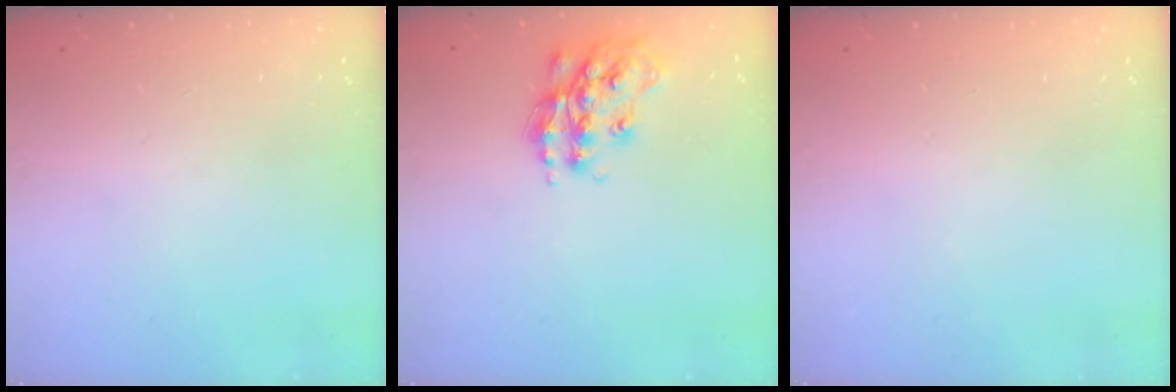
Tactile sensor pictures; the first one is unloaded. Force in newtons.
{"total": 15.9, "press": 15.9, "slide": 0.9}
{"total": 0.0}